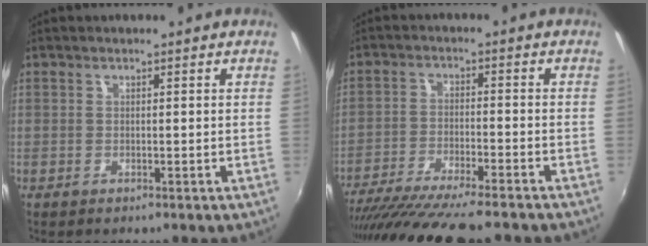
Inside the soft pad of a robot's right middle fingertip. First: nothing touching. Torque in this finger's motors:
{"motor_torque": [1.08, -1.06, 0.53, 0.11]}